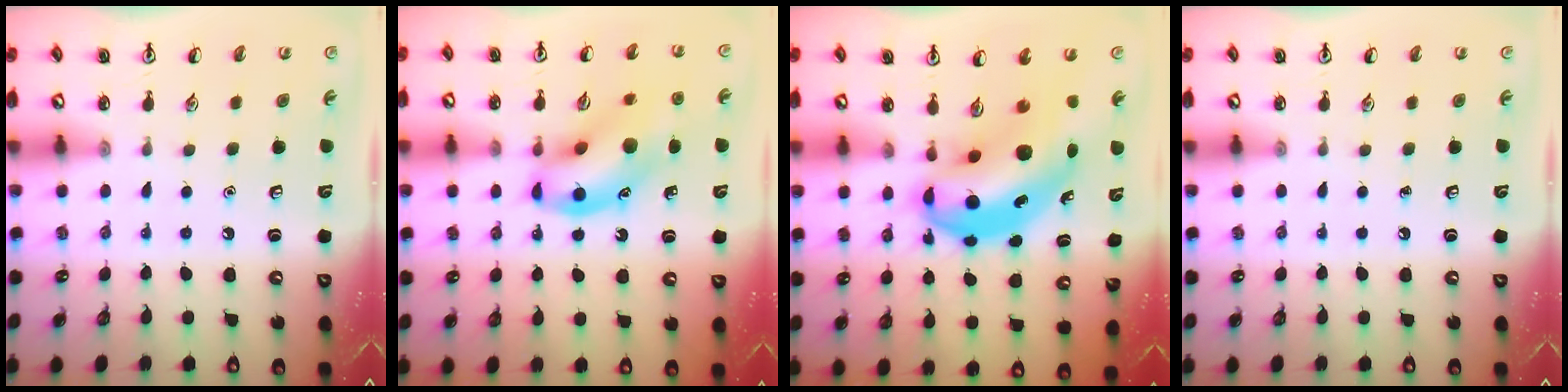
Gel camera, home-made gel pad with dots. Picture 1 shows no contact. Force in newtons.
{"total": 14.3, "press": 14.1, "slide": 2.1}
{"total": 10.3, "press": 9.9, "slide": 3.0}
{"total": 0.0}